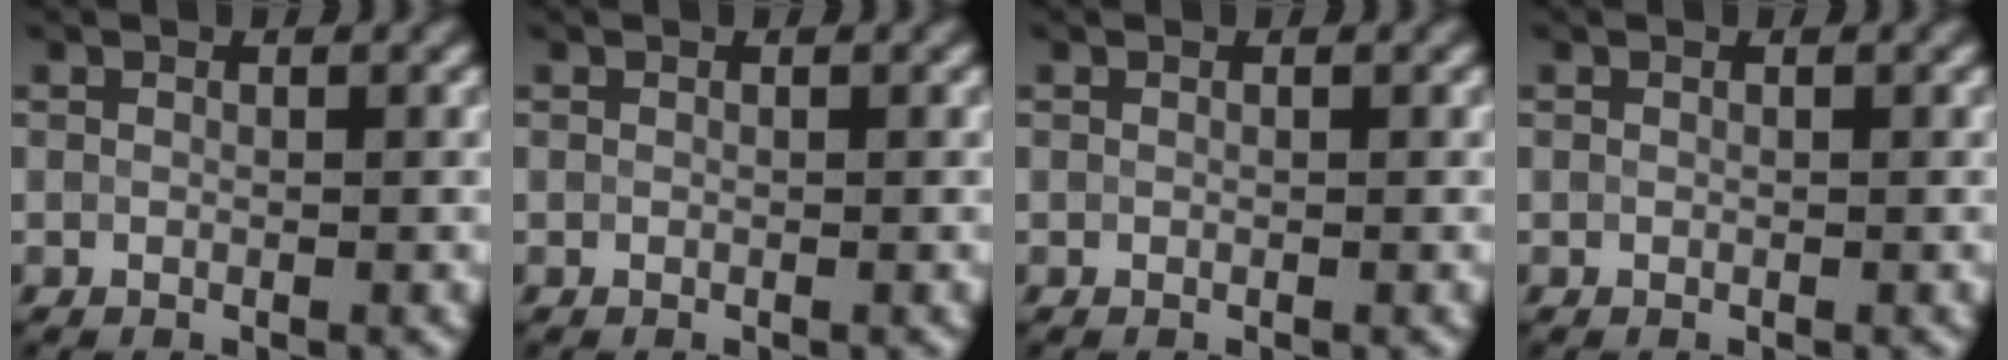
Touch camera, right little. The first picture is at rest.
{"total": 0.0}
{"total": 0.0}
{"total": 0.0}